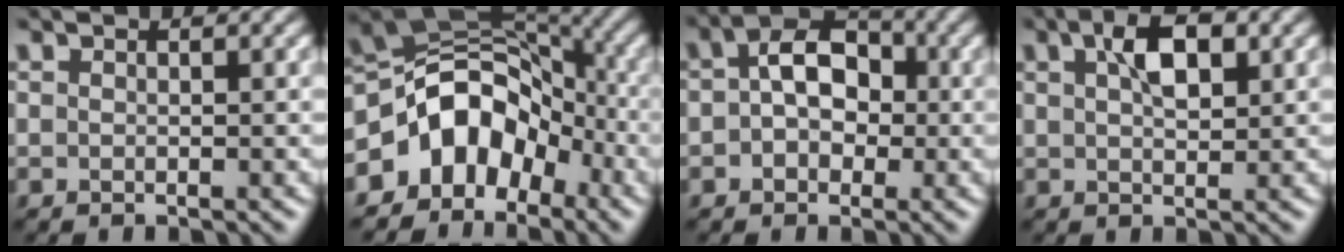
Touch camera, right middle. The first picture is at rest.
{"total": 8.6, "force": [-3.8, 6.1, 4.7], "torque": [-0.055, 0.018, -0.087]}
{"total": 5.1, "force": [0.4, 3.6, 3.5], "torque": [-0.041, 0.014, -0.013]}
{"total": 4.1, "force": [1.6, 1.8, 3.3], "torque": [-0.060, 0.010, 0.029]}